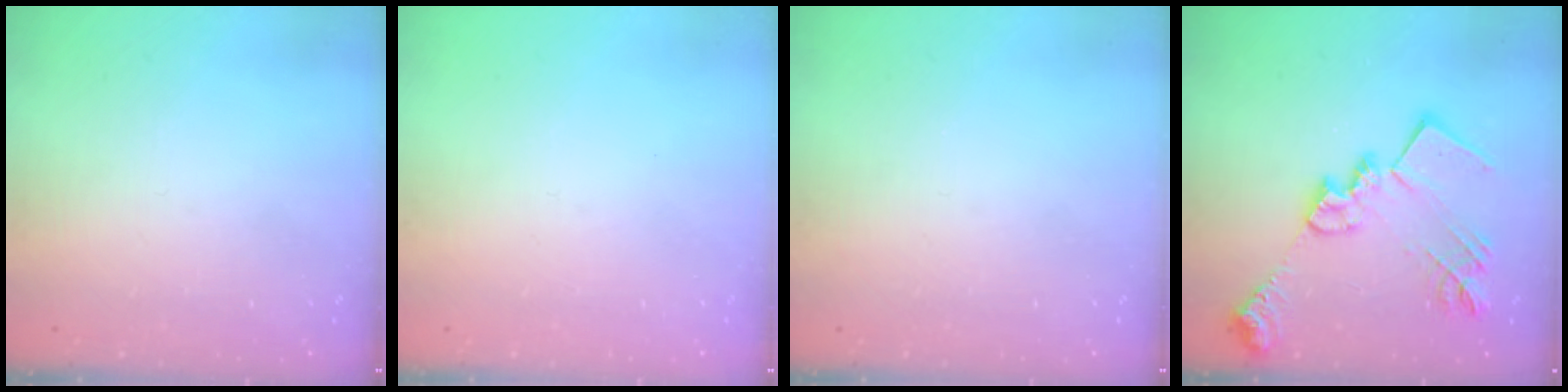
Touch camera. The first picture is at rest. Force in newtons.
{"total": 0.0}
{"total": 0.0}
{"total": 22.5, "press": 22.4, "slide": 1.8}